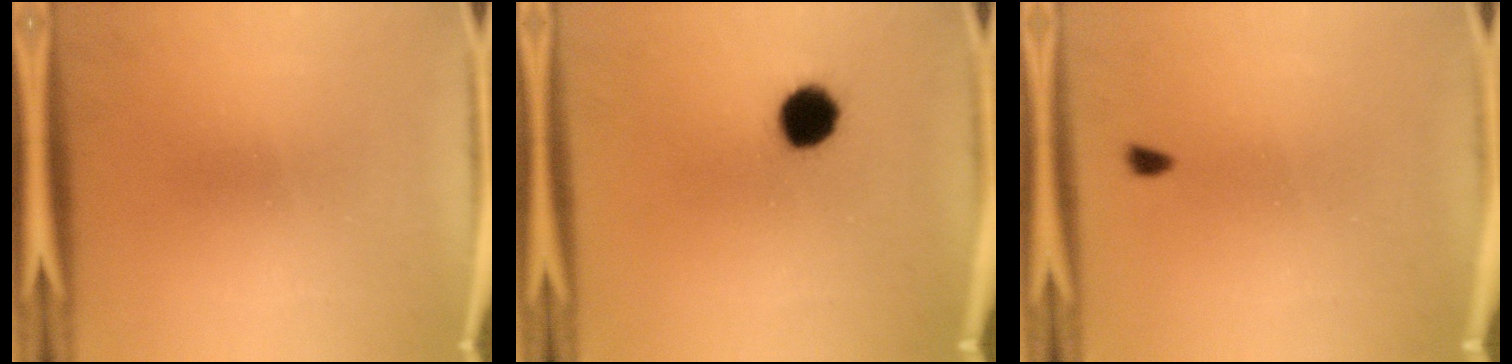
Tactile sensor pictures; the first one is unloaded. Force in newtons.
{"total": 7.2}
{"total": 1.1}